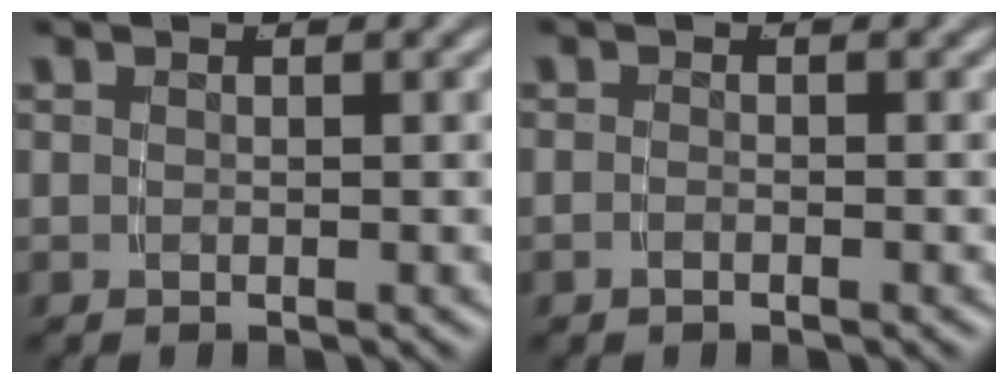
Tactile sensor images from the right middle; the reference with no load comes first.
{"total": 0.7, "force": [-0.6, 0.0, 0.3], "torque": [-0.007, 0.000, -0.013]}